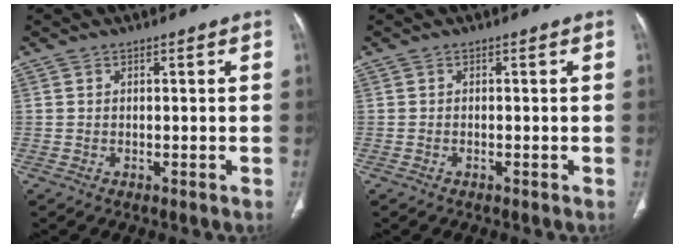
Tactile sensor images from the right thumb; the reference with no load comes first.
{"total": 0.0}